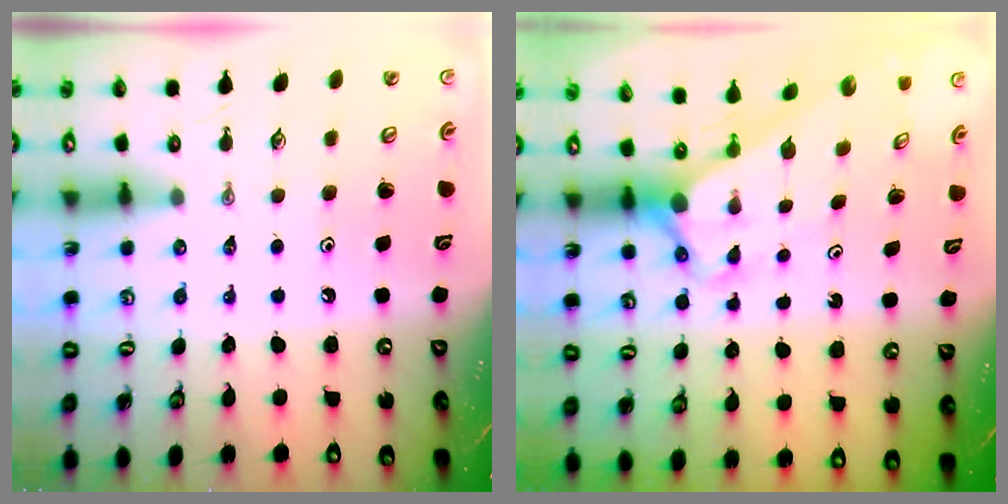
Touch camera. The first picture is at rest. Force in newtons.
{"total": 3.0, "press": 3.0, "slide": 0.3}